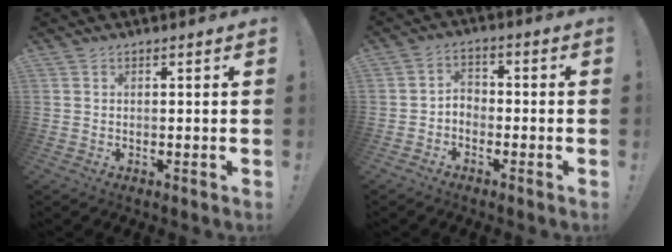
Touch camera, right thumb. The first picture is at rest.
{"total": 3.8, "force": [-2.2, 2.5, 1.7], "torque": [-0.035, 0.009, -0.043]}